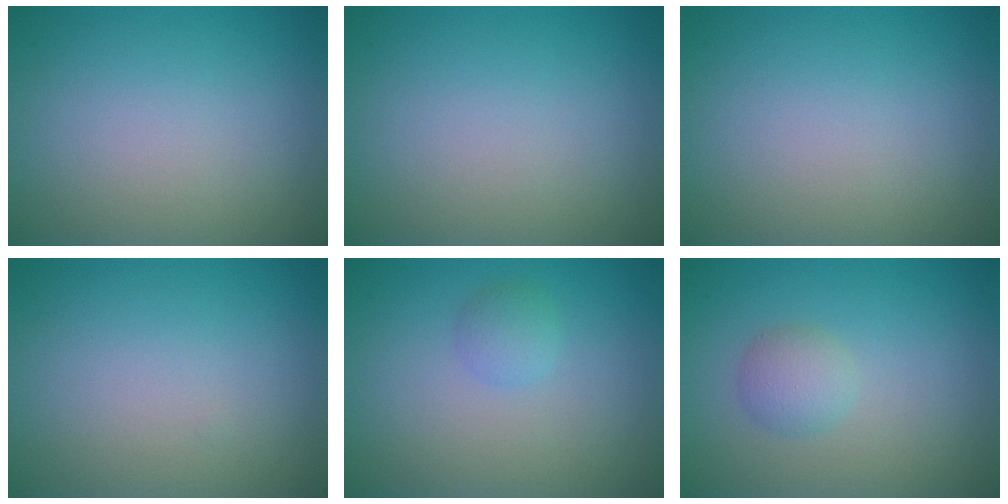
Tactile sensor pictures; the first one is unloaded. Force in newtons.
{"total": 0.0}
{"total": 0.0}
{"total": 0.0}
{"total": 1.3, "press": 1.3, "slide": 0.0}
{"total": 2.0, "press": 2.0, "slide": 0.1}